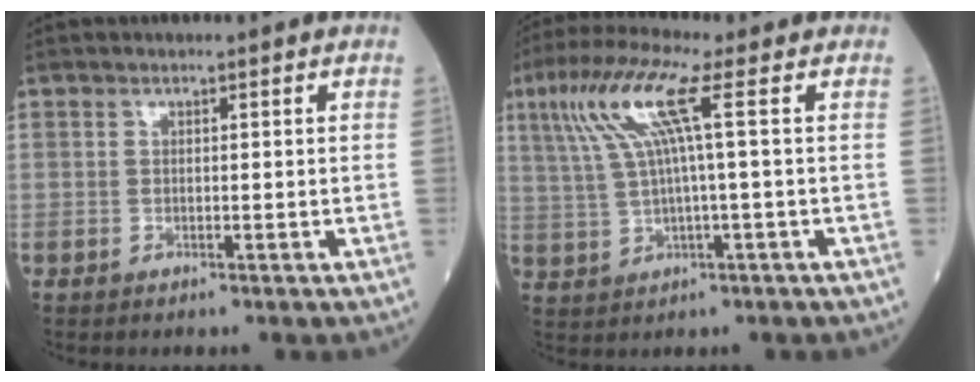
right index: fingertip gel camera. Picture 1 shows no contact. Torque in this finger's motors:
{"motor_torque": [1.16, 0.98, 0.70, 0.21]}